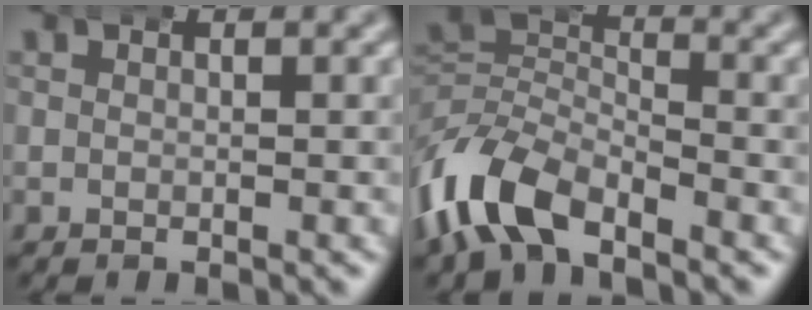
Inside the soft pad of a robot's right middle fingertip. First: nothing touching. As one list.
[{"total": 6.4, "force": [-3.0, 4.4, 3.5], "torque": [-0.093, -0.021, -0.052]}]